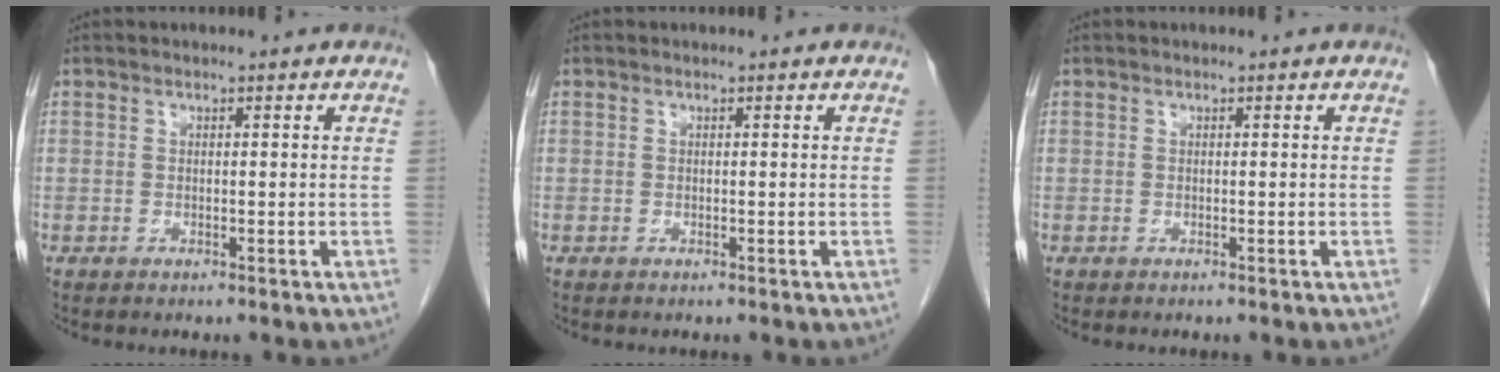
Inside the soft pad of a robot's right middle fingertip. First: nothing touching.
{"total": 0.0}
{"total": 0.0}